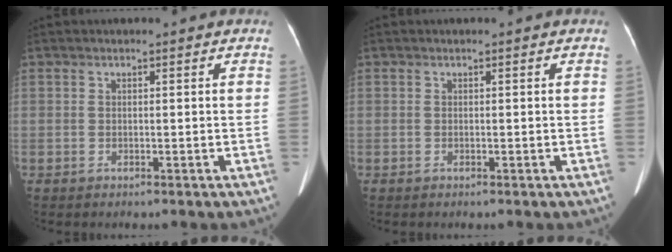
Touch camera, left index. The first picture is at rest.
{"total": 0.0}